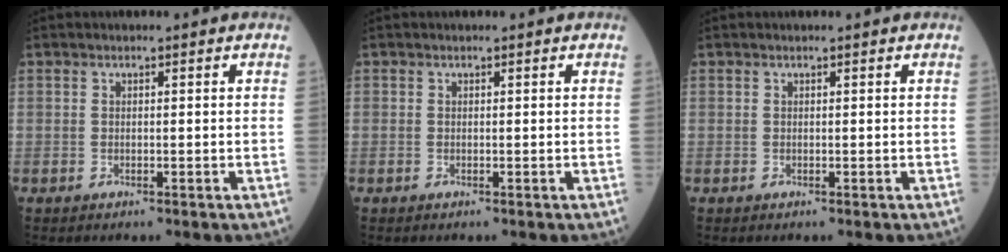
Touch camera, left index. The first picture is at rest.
{"total": 0.0}
{"total": 0.0}